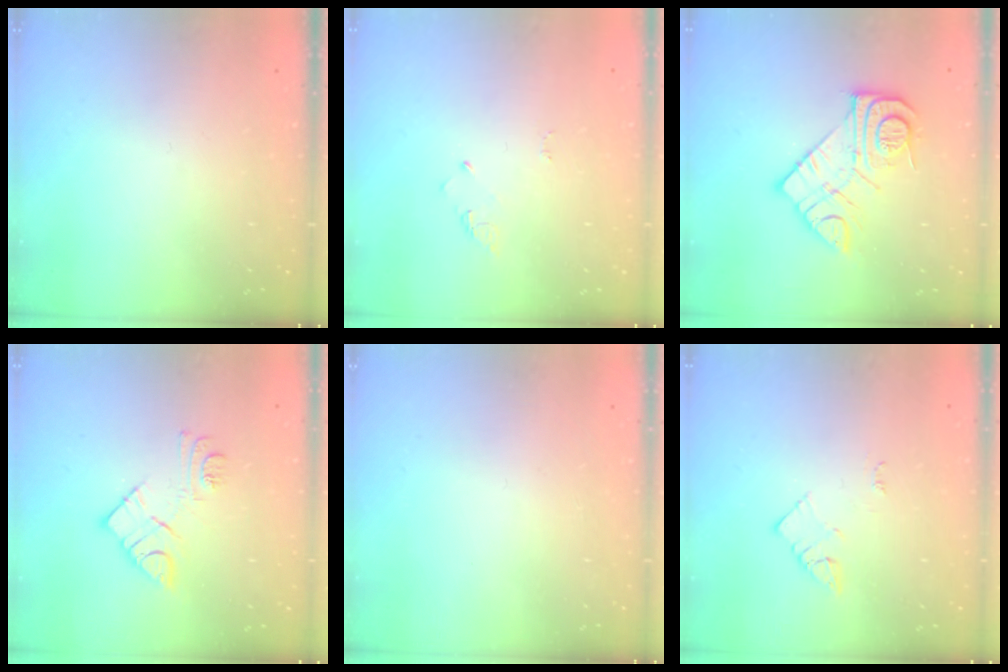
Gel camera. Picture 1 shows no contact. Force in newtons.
{"total": 2.9, "press": 2.9, "slide": 0.3}
{"total": 13.4, "press": 13.4, "slide": 1.1}
{"total": 11.0, "press": 11.0, "slide": 0.6}
{"total": 1.6, "press": 1.6, "slide": 0.1}
{"total": 2.7, "press": 2.6, "slide": 0.4}